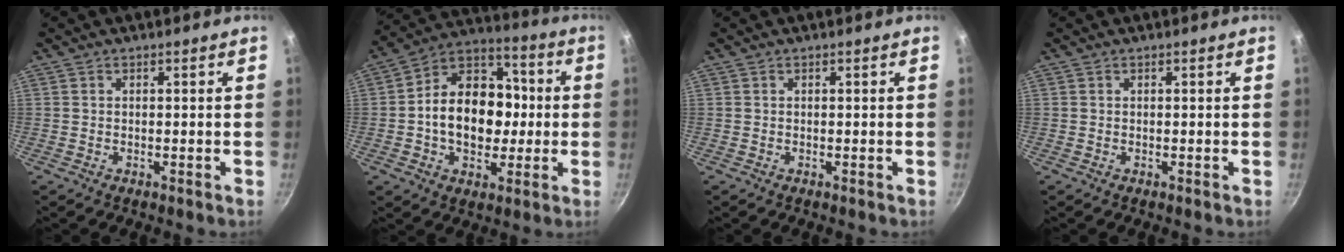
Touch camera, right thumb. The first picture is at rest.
{"total": 18.0, "force": [-0.9, 13.2, 12.2], "torque": [-0.154, 0.036, -0.029]}
{"total": 0.0}
{"total": 0.0}